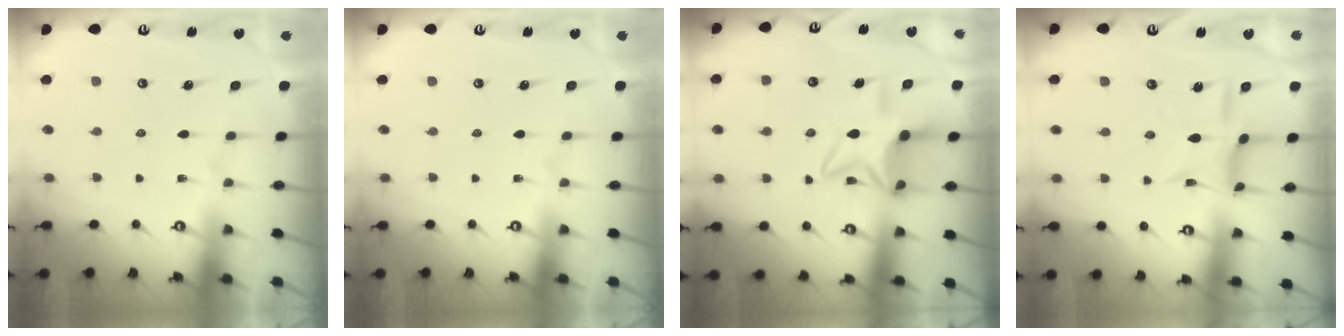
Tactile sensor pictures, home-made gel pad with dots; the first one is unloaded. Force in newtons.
{"total": 0.0}
{"total": 8.6, "press": 8.5, "slide": 0.8}
{"total": 9.2, "press": 9.2, "slide": 0.7}